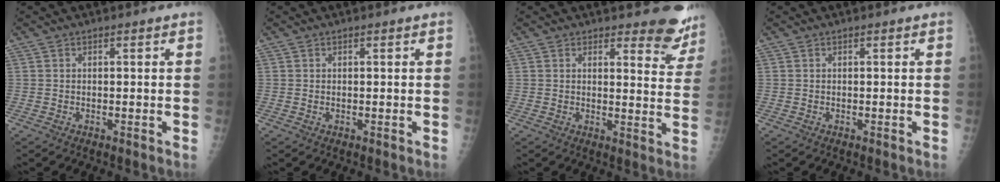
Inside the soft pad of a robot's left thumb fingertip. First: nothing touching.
{"total": 0.6, "force": [0.2, 0.2, 0.5], "torque": [-0.002, 0.001, 0.005]}
{"total": 8.6, "force": [7.7, 2.8, 2.6], "torque": [0.007, -0.062, 0.071]}
{"total": 0.0}